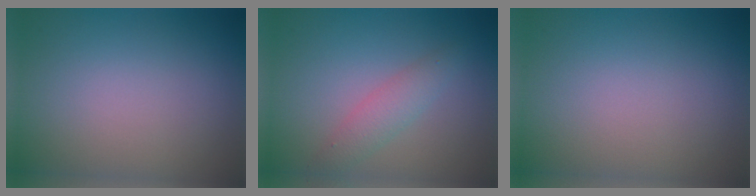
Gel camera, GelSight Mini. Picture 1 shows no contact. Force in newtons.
{"total": 2.3, "press": 2.3, "slide": 0.1}
{"total": 0.0}